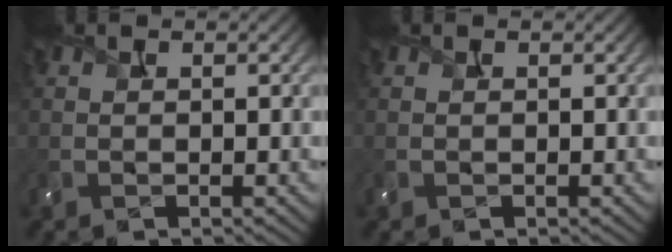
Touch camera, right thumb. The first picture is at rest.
{"total": 0.0}